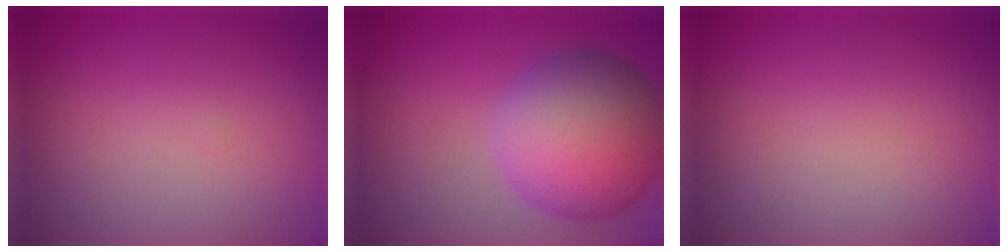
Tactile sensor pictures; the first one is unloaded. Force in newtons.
{"total": 10.5, "press": 10.5, "slide": 0.4}
{"total": 0.0}